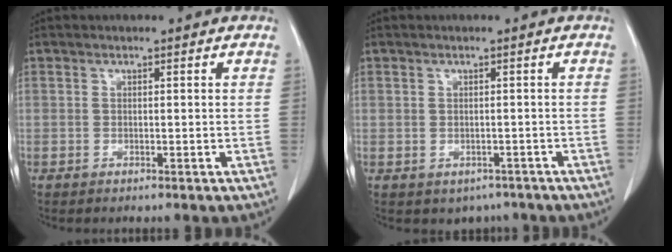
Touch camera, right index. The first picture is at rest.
{"total": 3.3, "force": [-2.0, 2.5, 0.6], "torque": [0.001, 0.007, -0.022]}